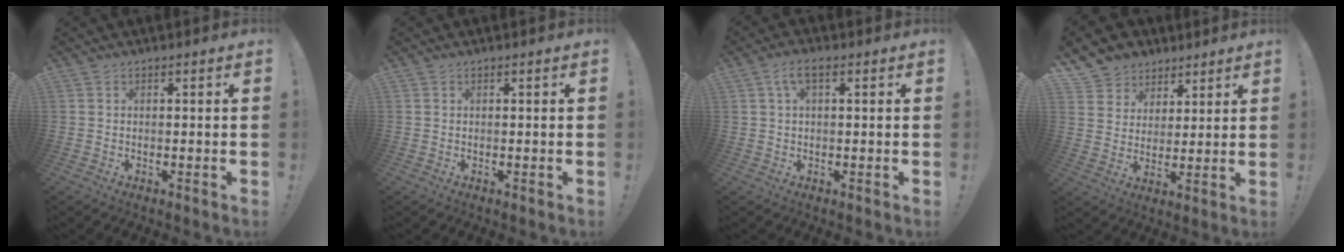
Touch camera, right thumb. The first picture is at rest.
{"total": 0.0}
{"total": 4.4, "force": [1.4, 2.0, 3.7], "torque": [-0.066, 0.005, 0.025]}
{"total": 8.3, "force": [4.9, 6.6, 0.8], "torque": [-0.022, -0.036, 0.102]}